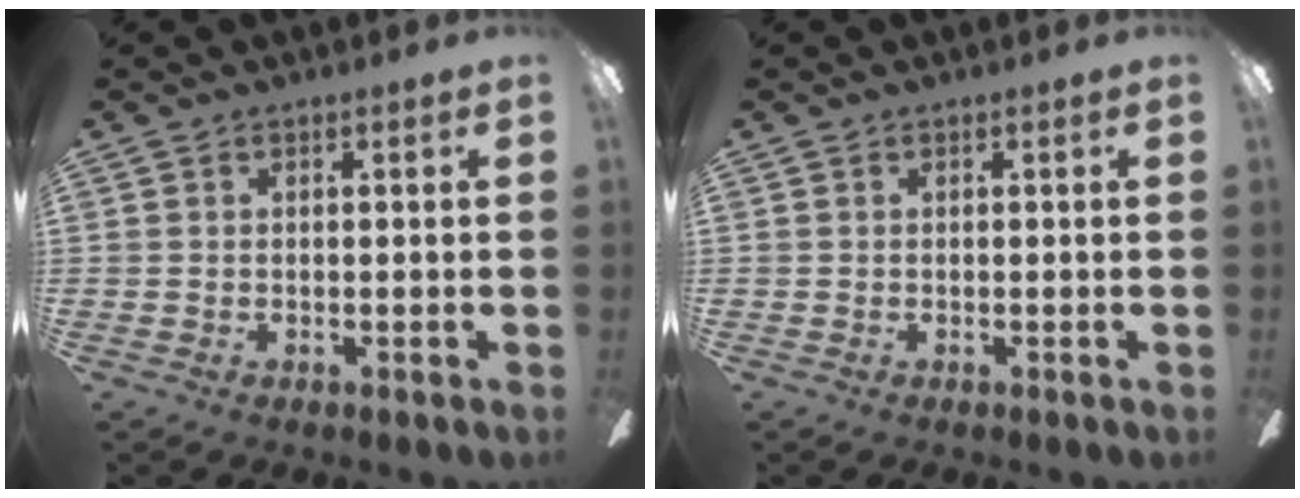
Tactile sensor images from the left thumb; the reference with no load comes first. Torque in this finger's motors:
{"motor_torque": [-0.06, 0.06, -0.11, 0.11, 0.00]}